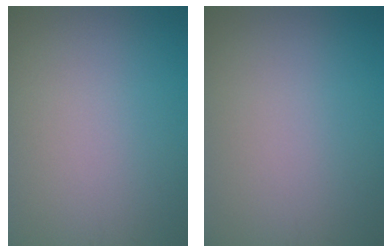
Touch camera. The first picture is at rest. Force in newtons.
{"total": 0.0}